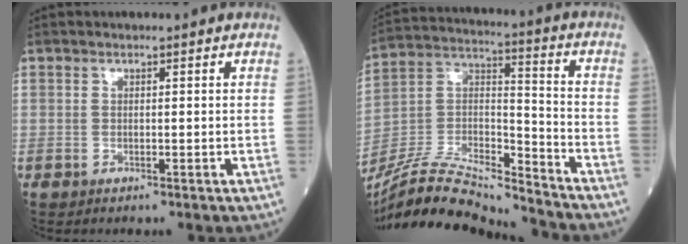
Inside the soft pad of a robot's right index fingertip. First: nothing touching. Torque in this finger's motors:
{"motor_torque": [-0.04, -0.17, 0.26, 0.04]}